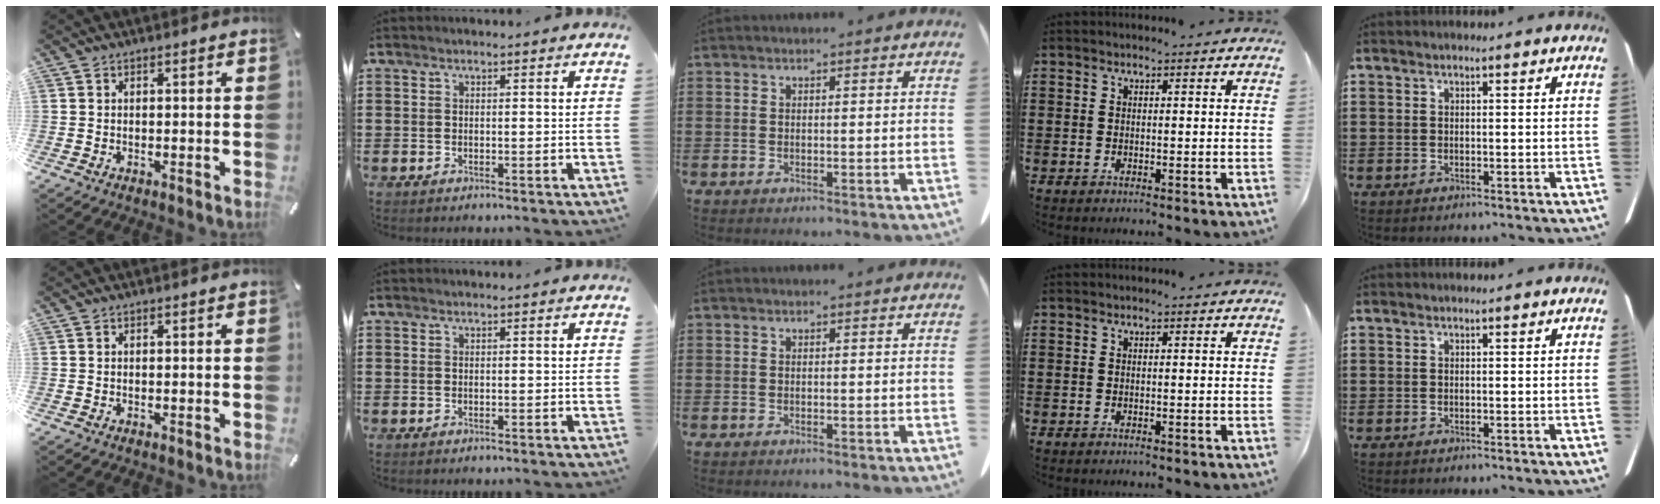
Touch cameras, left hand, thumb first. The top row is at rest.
{}